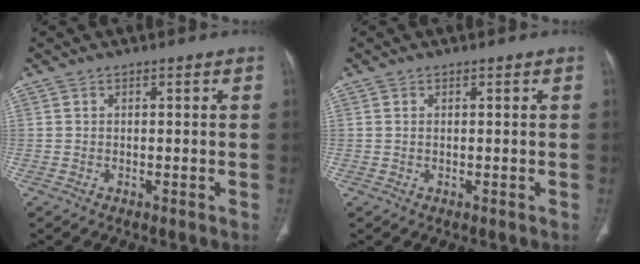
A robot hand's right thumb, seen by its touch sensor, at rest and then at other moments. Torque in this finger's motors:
{"motor_torque": [0.19, 0.55, -0.22, 0.04, 0.04]}